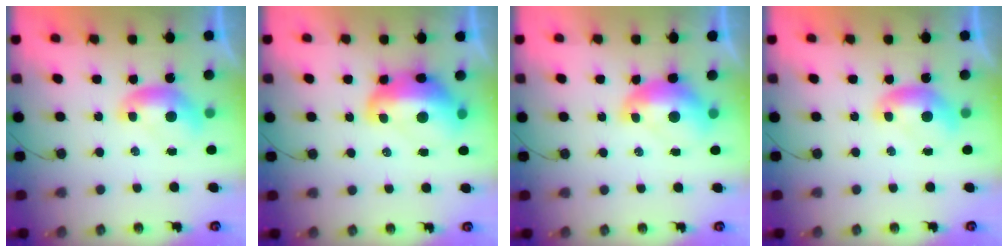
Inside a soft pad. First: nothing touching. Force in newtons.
{"total": 6.8, "press": 6.7, "slide": 1.3}
{"total": 2.3, "press": 2.2, "slide": 0.7}
{"total": 0.0}